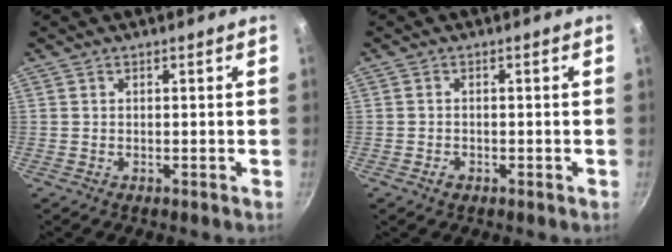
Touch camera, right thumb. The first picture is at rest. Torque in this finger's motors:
{"motor_torque": [-0.32, 0.03, -0.04, 0.20, 0.03]}